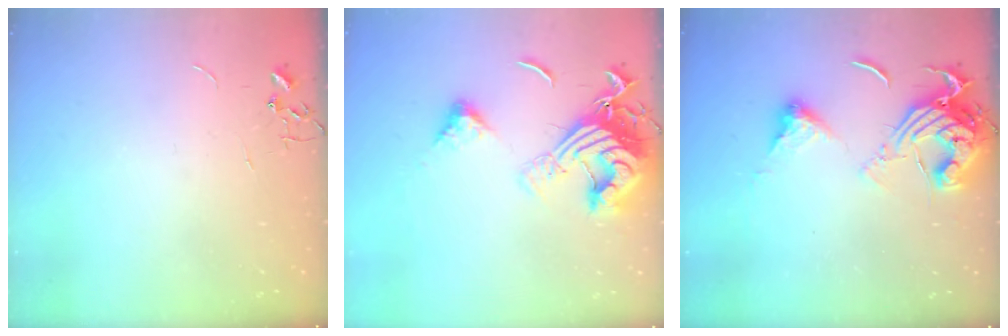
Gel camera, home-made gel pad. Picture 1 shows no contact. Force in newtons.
{"total": 18.0, "press": 17.9, "slide": 2.1}
{"total": 16.5, "press": 16.4, "slide": 1.9}